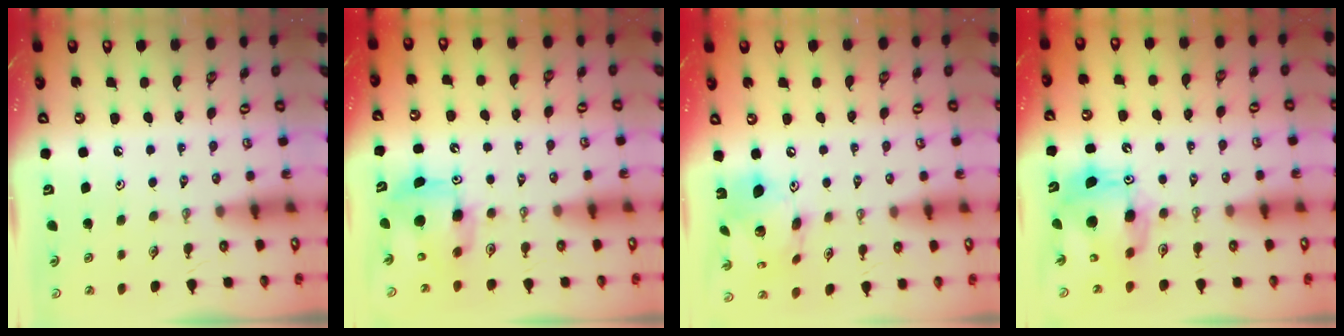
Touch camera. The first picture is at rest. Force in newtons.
{"total": 8.1, "press": 8.0, "slide": 0.6}
{"total": 16.8, "press": 16.7, "slide": 1.8}
{"total": 13.2, "press": 13.1, "slide": 1.1}